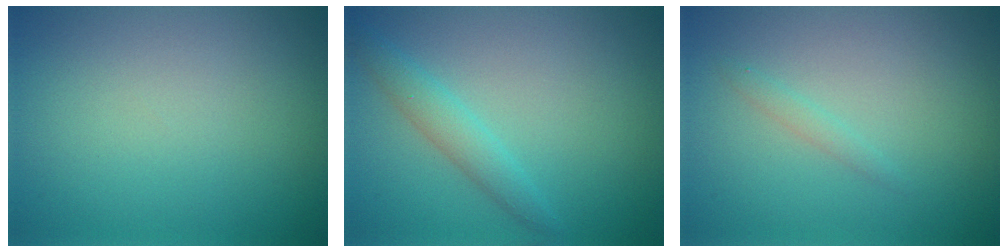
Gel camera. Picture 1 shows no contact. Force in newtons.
{"total": 2.1, "press": 2.1, "slide": 0.1}
{"total": 0.8, "press": 0.8, "slide": 0.0}